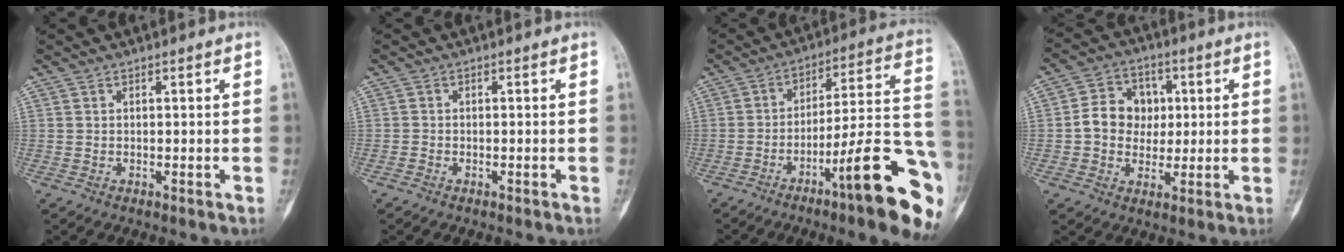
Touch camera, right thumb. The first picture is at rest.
{"total": 0.6, "force": [-0.5, 0.3, 0.1], "torque": [-0.004, 0.000, -0.013]}
{"total": 20.8, "force": [-9.5, 3.0, 18.3], "torque": [-0.221, 0.057, -0.140]}
{"total": 9.7, "force": [0.6, 8.2, 5.0], "torque": [-0.046, 0.014, 0.003]}